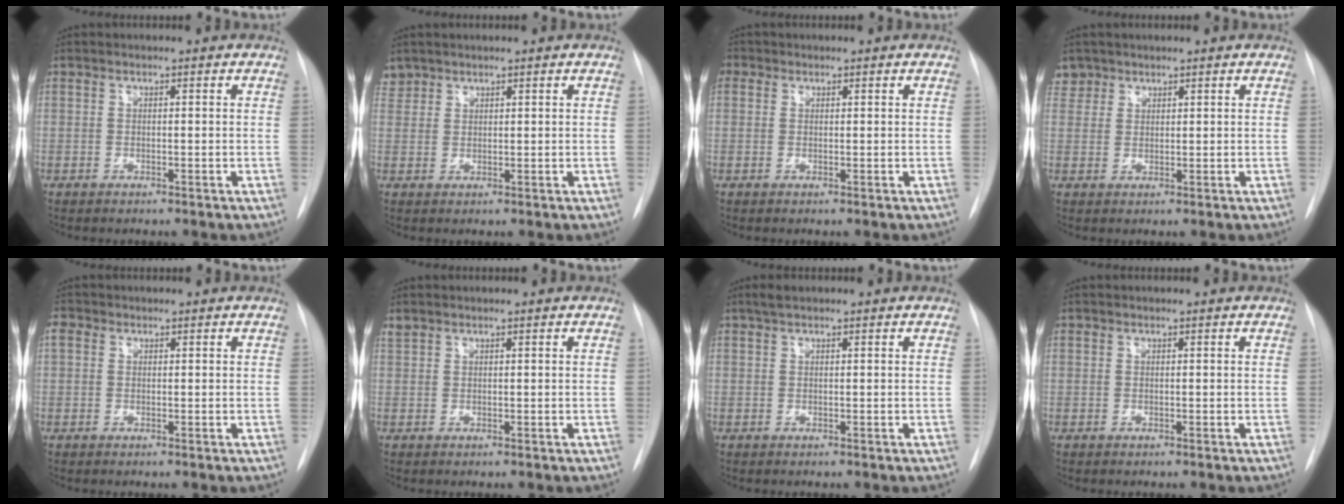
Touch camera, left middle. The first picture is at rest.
{"total": 2.2, "force": [1.9, 1.2, -0.3], "torque": [0.010, 0.009, 0.035]}
{"total": 1.8, "force": [0.7, 1.6, 0.3], "torque": [0.002, 0.008, 0.010]}
{"total": 2.8, "force": [2.1, 1.8, -0.4], "torque": [0.015, 0.005, 0.037]}
{"total": 1.7, "force": [0.6, 1.4, 0.7], "torque": [-0.018, 0.015, 0.010]}
{"total": 0.7, "force": [0.7, 0.2, -0.1], "torque": [-0.003, 0.010, 0.017]}
{"total": 1.4, "force": [1.0, 0.4, 0.8], "torque": [-0.019, 0.014, 0.020]}
{"total": 0.0}